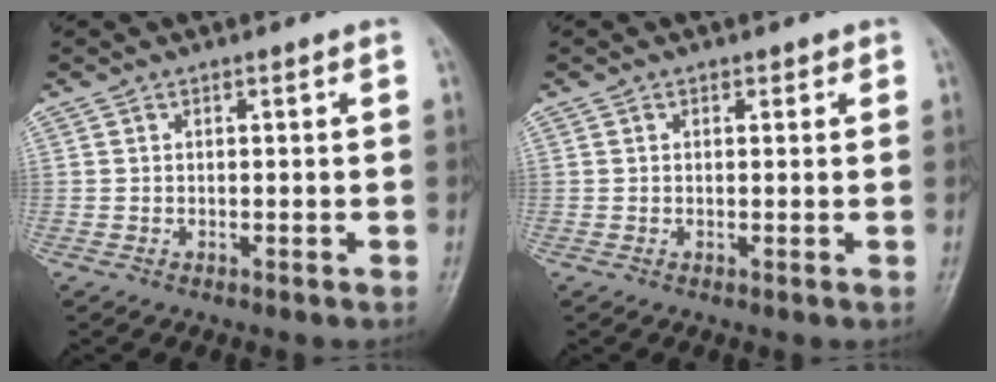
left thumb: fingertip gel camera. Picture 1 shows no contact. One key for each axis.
{"total": 1.1, "fx": 0.6, "fy": 0.8, "fz": 0.4, "tx": 0.008, "ty": -0.002, "tz": 0.004}